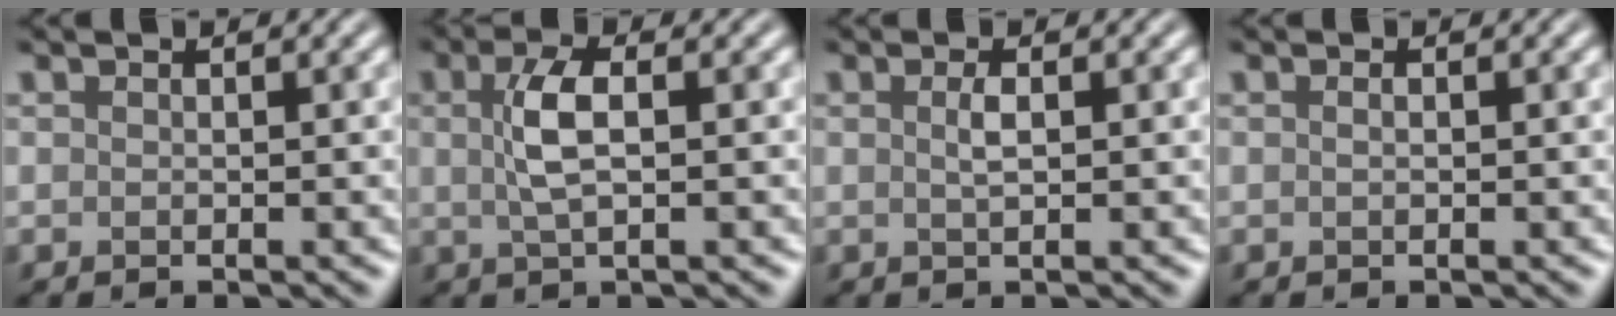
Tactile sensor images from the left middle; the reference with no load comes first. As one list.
[{"total": 3.4, "force": [0.5, 1.2, 3.2], "torque": [-0.073, 0.007, 0.008]}, {"total": 1.2, "force": [0.2, 0.2, 1.1], "torque": [-0.028, 0.003, 0.006]}, {"total": 0.5, "force": [0.0, 0.2, 0.4], "torque": [-0.013, 0.001, 0.001]}]